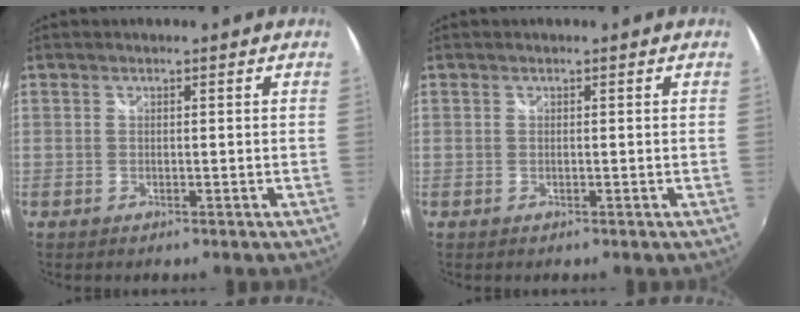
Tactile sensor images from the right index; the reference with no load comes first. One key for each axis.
{"total": 0.0}